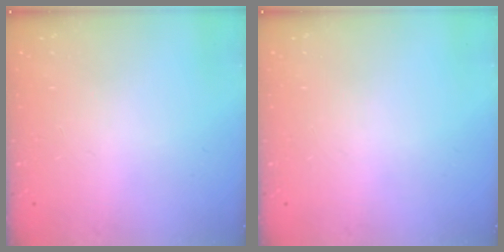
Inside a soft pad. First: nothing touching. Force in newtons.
{"total": 0.0}